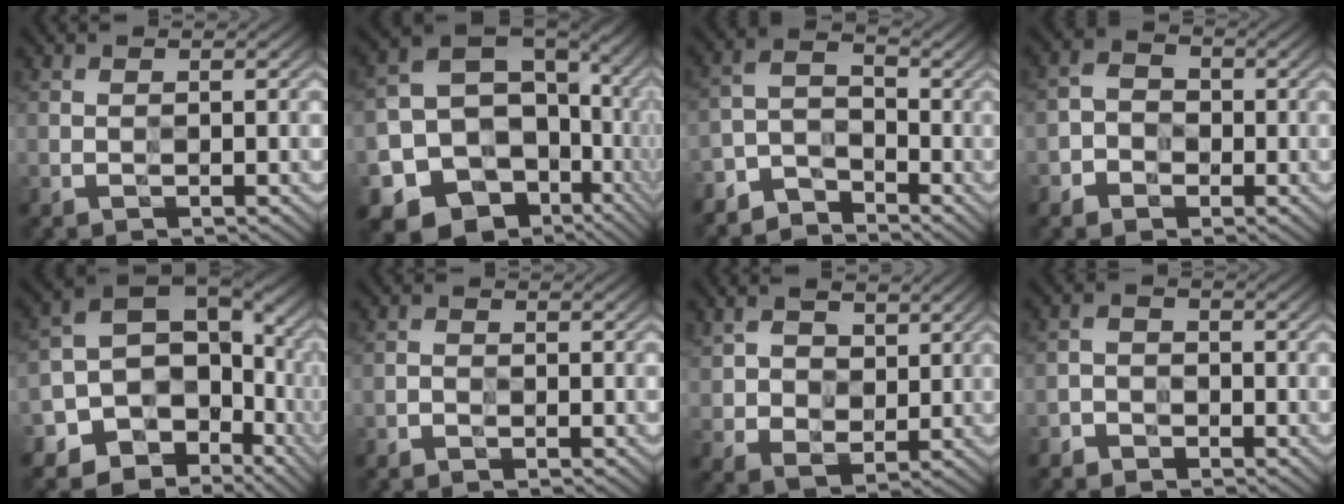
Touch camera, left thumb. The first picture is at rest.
{"total": 18.7, "force": [-5.5, 15.2, 9.4], "torque": [-0.197, -0.037, -0.056]}
{"total": 5.8, "force": [-5.0, 2.6, 1.3], "torque": [-0.017, -0.004, -0.112]}
{"total": 3.3, "force": [-1.5, 2.8, 0.9], "torque": [-0.006, -0.003, -0.038]}
{"total": 13.6, "force": [-4.8, 10.4, 7.2], "torque": [-0.138, -0.034, -0.069]}
{"total": 0.8, "force": [-0.7, 0.5, 0.1], "torque": [0.001, -0.003, -0.014]}
{"total": 6.4, "force": [3.0, 4.6, 3.4], "torque": [-0.102, -0.002, 0.059]}
{"total": 2.2, "force": [-1.7, 1.4, 0.2], "torque": [0.008, 0.000, -0.043]}